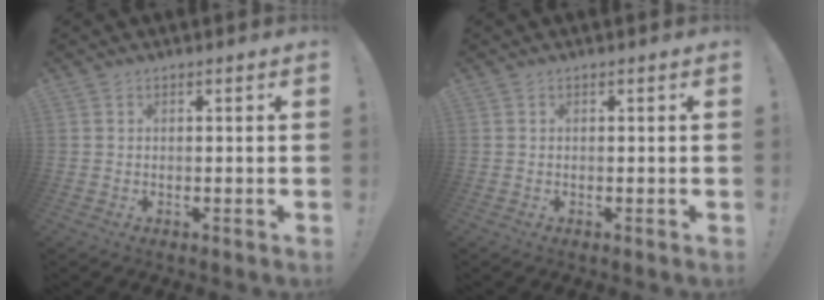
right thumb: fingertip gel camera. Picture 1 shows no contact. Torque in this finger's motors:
{"motor_torque": [0.00, 0.00, 0.00, 0.00, 0.00]}